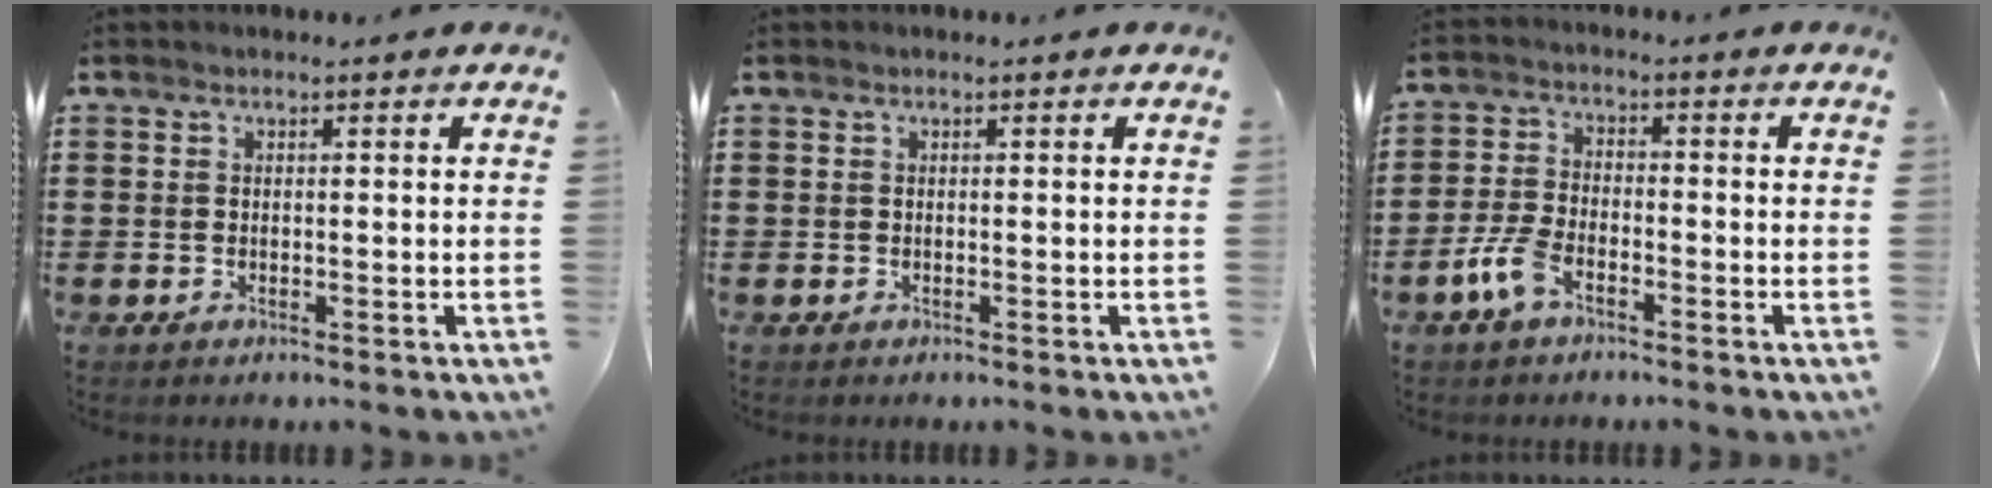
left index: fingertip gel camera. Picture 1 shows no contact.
{"total": 0.0}
{"total": 5.1, "force": [-2.9, 2.1, 3.7], "torque": [-0.096, 0.000, -0.061]}